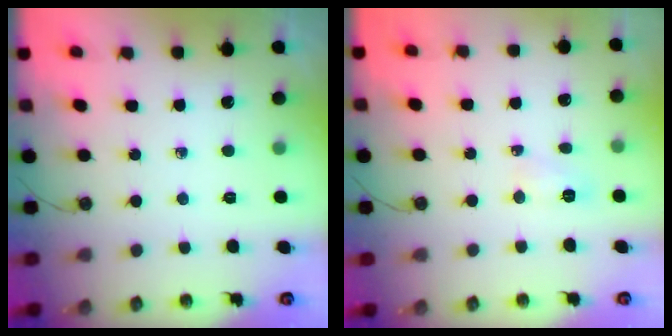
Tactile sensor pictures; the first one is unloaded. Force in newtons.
{"total": 3.5, "press": 3.5, "slide": 0.5}